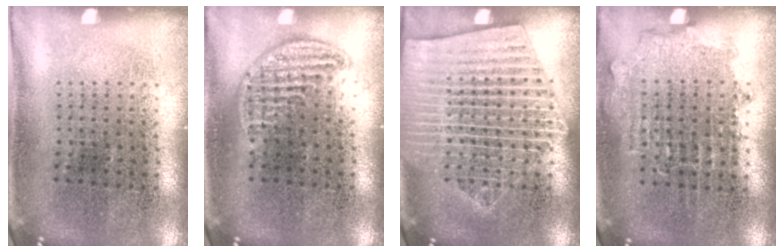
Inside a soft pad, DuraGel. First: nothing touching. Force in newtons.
{"total": 0.8, "press": 0.8, "slide": 0.1}
{"total": 3.9, "press": 3.8, "slide": 0.5}
{"total": 0.9, "press": 0.8, "slide": 0.4}